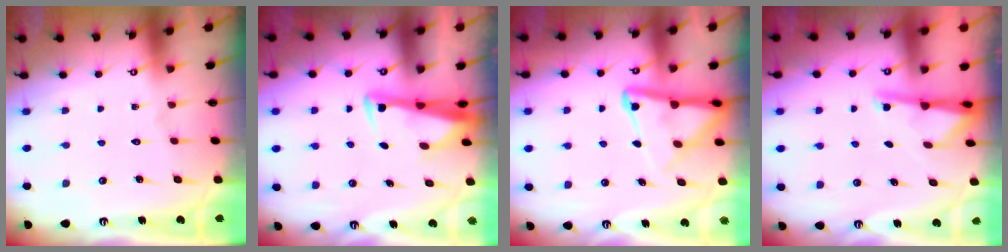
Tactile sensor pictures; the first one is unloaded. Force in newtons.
{"total": 3.4, "press": 3.3, "slide": 0.9}
{"total": 9.1, "press": 9.1, "slide": 0.9}
{"total": 3.0, "press": 2.9, "slide": 0.6}